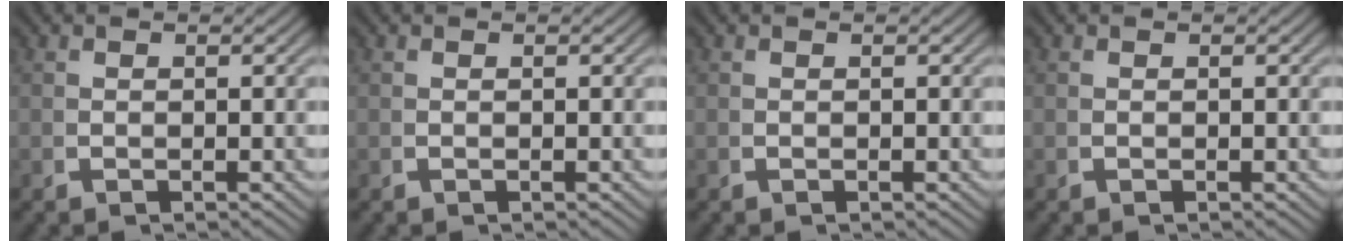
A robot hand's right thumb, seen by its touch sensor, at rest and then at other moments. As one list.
[{"total": 0.0}, {"total": 0.0}, {"total": 0.0}]